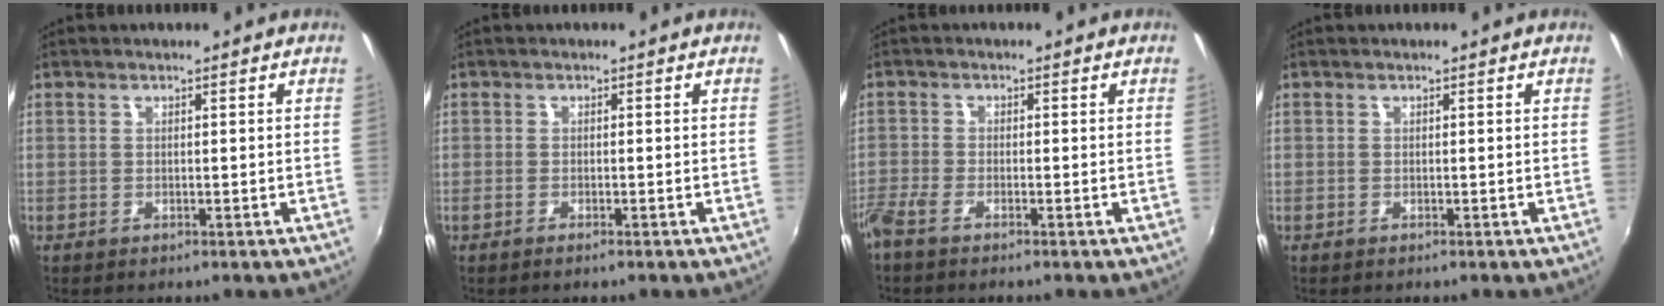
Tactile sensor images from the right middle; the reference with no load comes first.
{"total": 1.1, "force": [-0.9, 0.1, 0.6], "torque": [-0.014, -0.004, -0.018]}
{"total": 3.7, "force": [-3.0, 0.6, 2.1], "torque": [-0.057, -0.012, -0.064]}
{"total": 0.0}